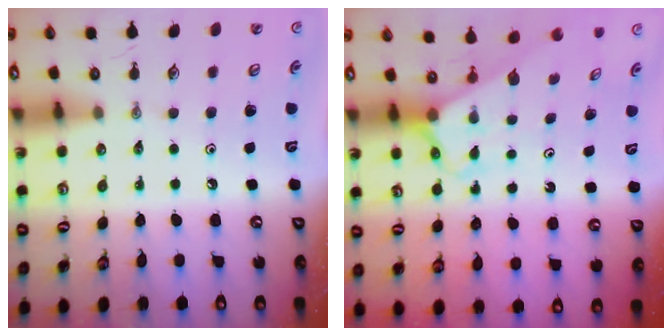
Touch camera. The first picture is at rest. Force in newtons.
{"total": 2.6, "press": 2.6, "slide": 0.2}